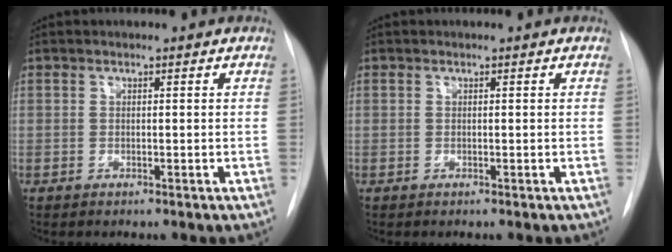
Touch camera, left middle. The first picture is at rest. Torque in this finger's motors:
{"motor_torque": [0.08, -0.12, 0.09, 0.00]}